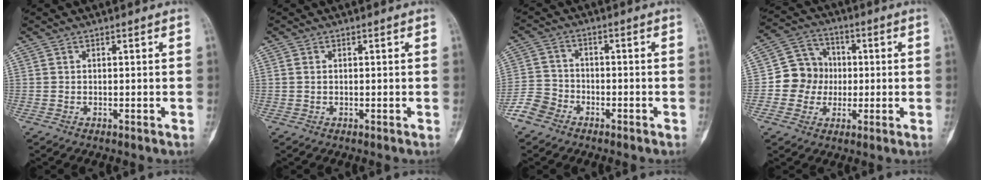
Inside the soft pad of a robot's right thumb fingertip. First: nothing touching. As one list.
[{"total": 0.5, "force": [0.1, 0.2, 0.5], "torque": [-0.012, -0.001, 0.000]}, {"total": 5.2, "force": [-3.7, 3.6, 0.9], "torque": [-0.008, 0.017, -0.080]}, {"total": 9.0, "force": [-0.6, 8.5, 2.9], "torque": [-0.008, 0.022, -0.018]}]